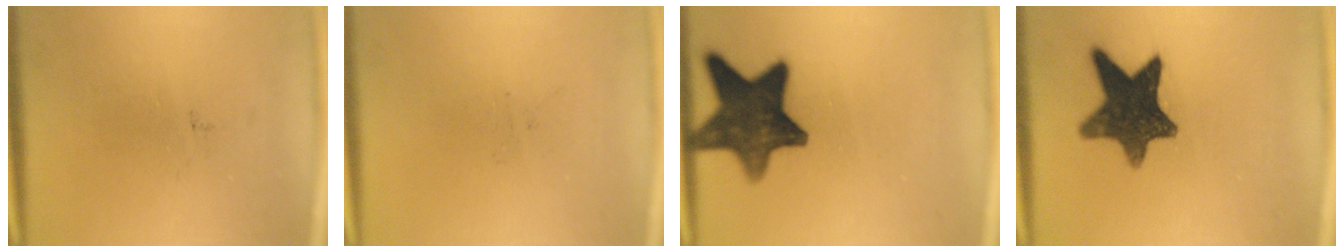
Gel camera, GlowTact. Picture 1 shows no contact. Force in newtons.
{"total": 0.0}
{"total": 13.0}
{"total": 12.2}